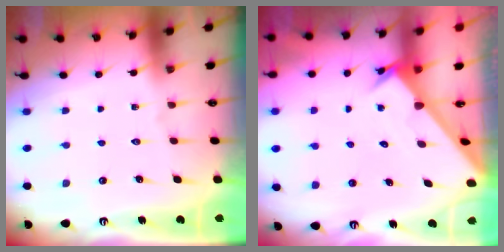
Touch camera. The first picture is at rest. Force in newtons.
{"total": 2.5, "press": 2.5, "slide": 0.2}